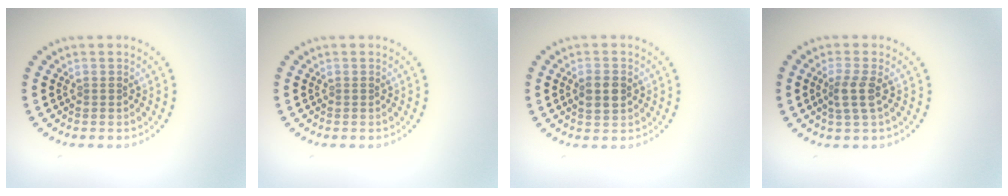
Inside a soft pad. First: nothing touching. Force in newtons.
{"total": 0.0}
{"total": 2.2, "press": 2.1, "slide": 0.2}
{"total": 2.1, "press": 1.8, "slide": 1.1}